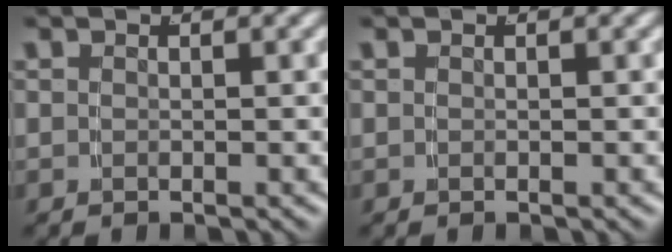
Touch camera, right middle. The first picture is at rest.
{"total": 0.0}